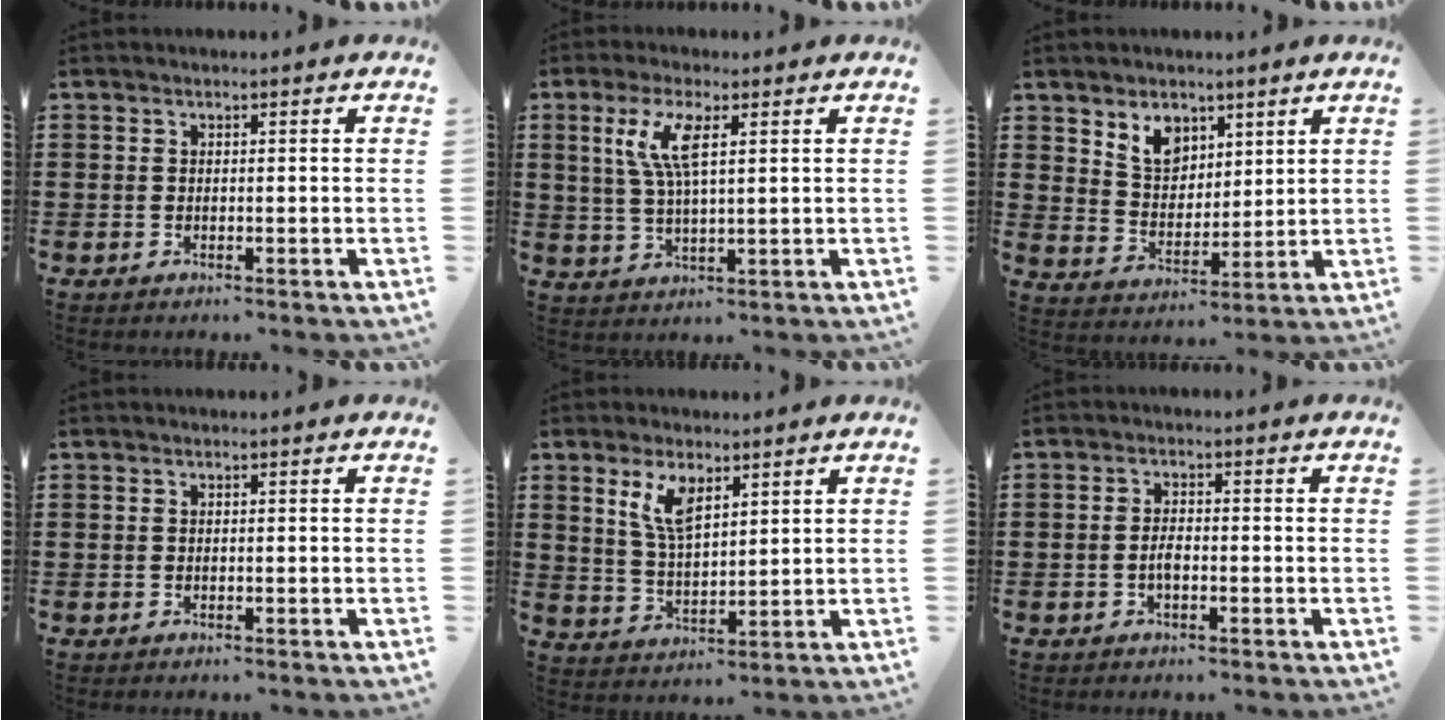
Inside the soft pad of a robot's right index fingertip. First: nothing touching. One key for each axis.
{"total": 6.6, "fx": 2.3, "fy": 1.8, "fz": 5.9, "tx": -0.131, "ty": 0.003, "tz": 0.035}
{"total": 6.1, "fx": 3.9, "fy": 4.3, "fz": 2.1, "tx": -0.054, "ty": 0.003, "tz": 0.070}
{"total": 0.0}
{"total": 6.4, "fx": 3.4, "fy": 2.4, "fz": 4.8, "tx": -0.102, "ty": 0.004, "tz": 0.061}
{"total": 2.4, "fx": -0.7, "fy": 1.0, "fz": 2.1, "tx": -0.049, "ty": 0.001, "tz": -0.016}